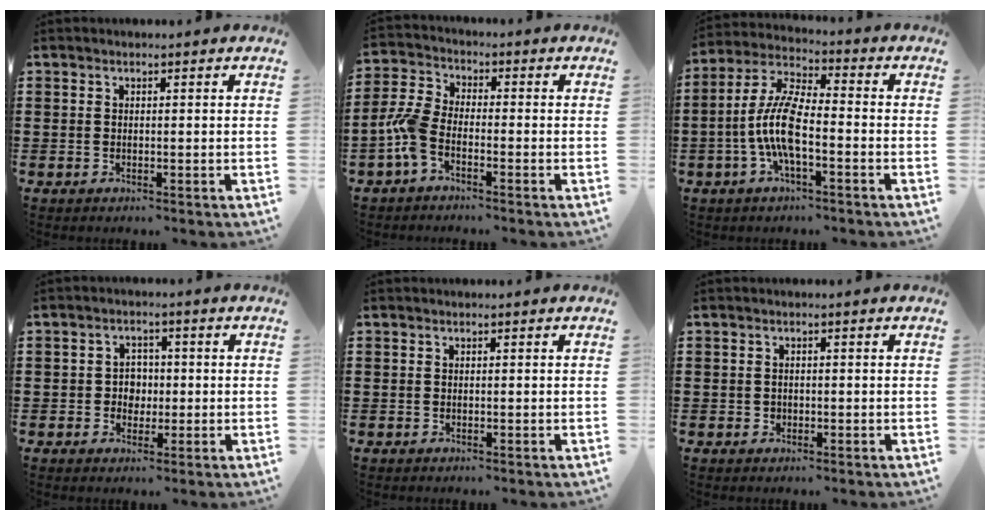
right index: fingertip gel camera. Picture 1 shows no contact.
{"total": 5.2, "force": [-2.8, 2.1, 3.8], "torque": [-0.109, -0.008, -0.063]}
{"total": 9.1, "force": [-2.3, 2.7, 8.4], "torque": [-0.198, -0.013, -0.050]}
{"total": 3.0, "force": [-0.2, 2.8, 1.2], "torque": [-0.032, 0.009, -0.008]}
{"total": 0.0}
{"total": 0.8, "force": [-0.1, 0.8, 0.1], "torque": [-0.004, 0.005, -0.003]}